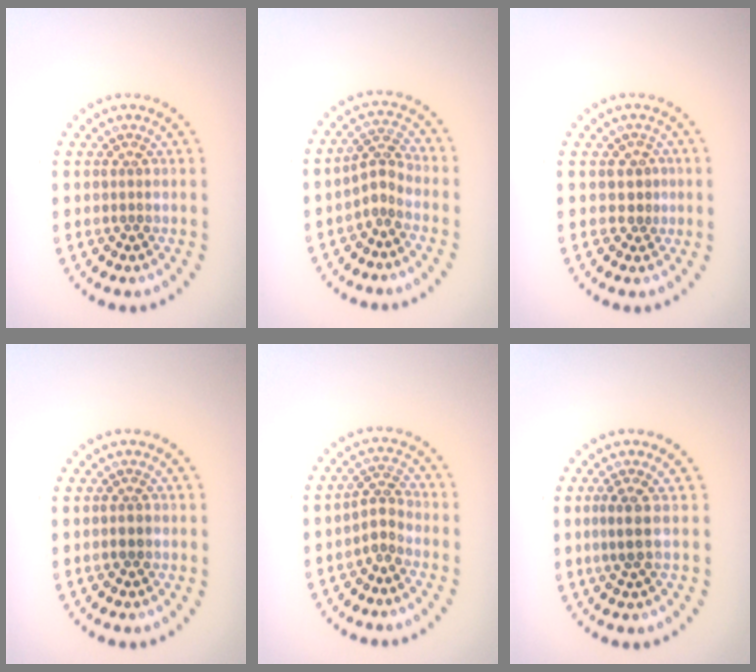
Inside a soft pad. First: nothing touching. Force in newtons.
{"total": 2.2, "press": 1.6, "slide": 1.5}
{"total": 1.4, "press": 1.3, "slide": 0.7}
{"total": 0.8, "press": 0.8, "slide": 0.2}
{"total": 2.0, "press": 1.6, "slide": 1.2}
{"total": 2.0, "press": 1.6, "slide": 1.2}